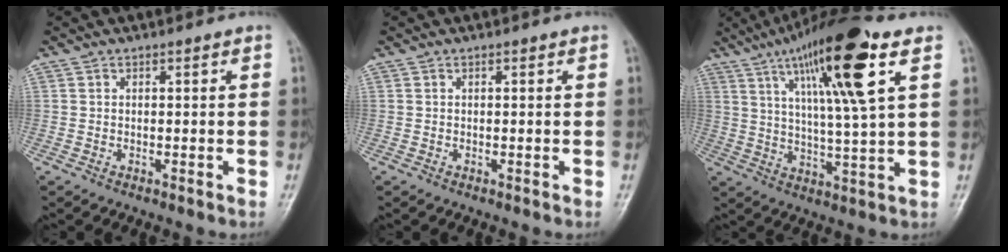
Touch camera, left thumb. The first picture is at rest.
{"total": 0.0}
{"total": 18.5, "force": [8.5, 2.6, 16.2], "torque": [-0.265, -0.019, 0.140]}